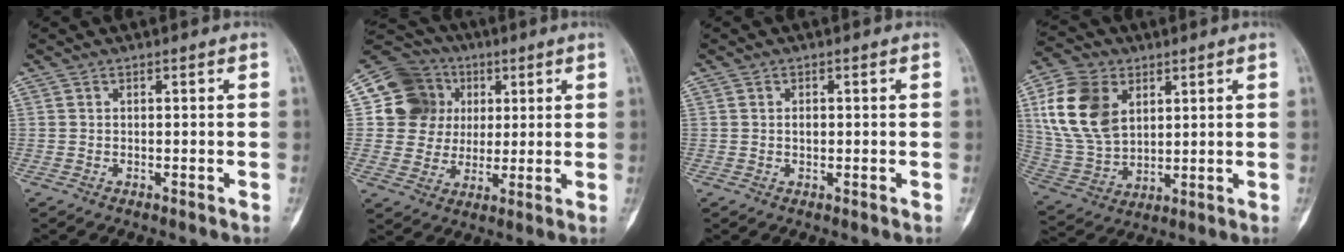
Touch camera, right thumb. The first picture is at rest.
{"total": 13.7, "force": [3.3, 12.9, 3.3], "torque": [-0.021, 0.014, 0.061]}
{"total": 1.3, "force": [0.1, 0.8, 1.0], "torque": [-0.014, 0.001, 0.003]}
{"total": 15.9, "force": [5.2, 11.0, 10.3], "torque": [-0.188, -0.012, 0.107]}